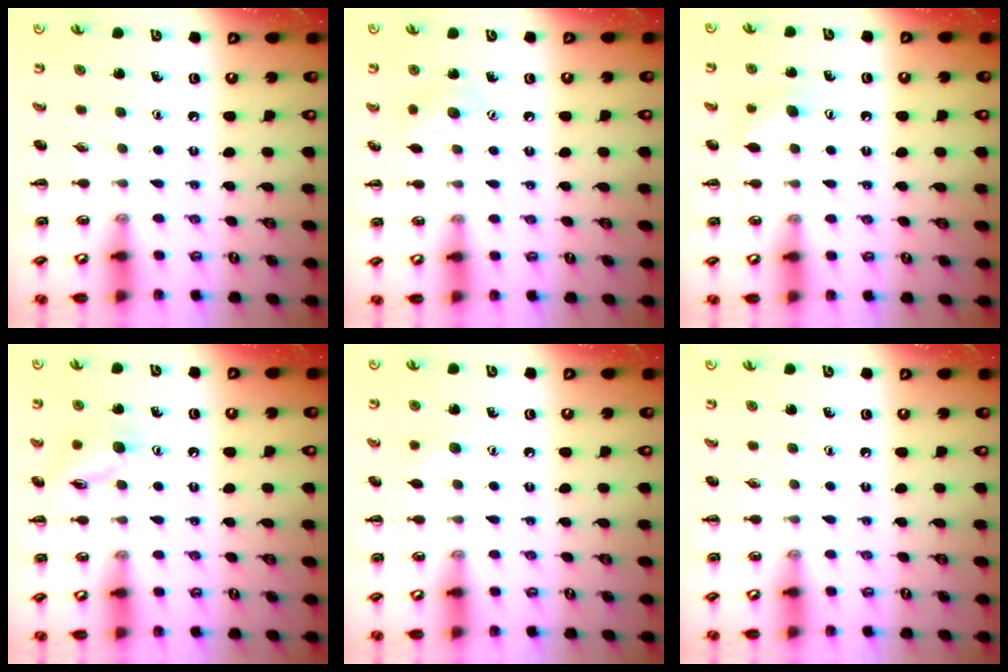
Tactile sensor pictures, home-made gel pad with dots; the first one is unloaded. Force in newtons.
{"total": 7.3, "press": 7.2, "slide": 1.1}
{"total": 6.2, "press": 6.0, "slide": 1.5}
{"total": 9.6, "press": 9.6, "slide": 0.6}
{"total": 5.1, "press": 4.9, "slide": 1.3}
{"total": 0.0}